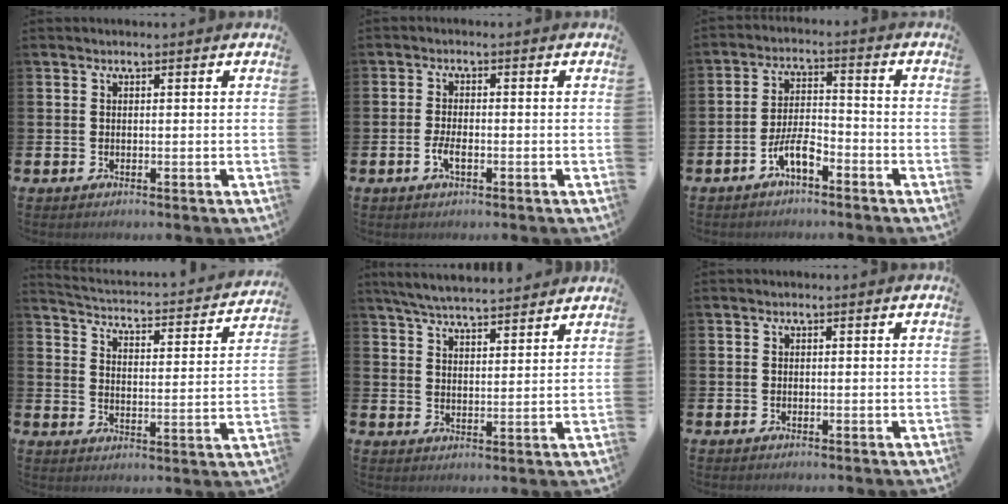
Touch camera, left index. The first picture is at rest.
{"total": 2.4, "force": [-0.9, 1.0, 2.0], "torque": [-0.028, -0.002, -0.018]}
{"total": 5.0, "force": [-3.2, 1.6, 3.5], "torque": [-0.072, 0.011, -0.064]}
{"total": 3.1, "force": [2.9, 0.7, 0.7], "torque": [-0.034, -0.037, 0.039]}
{"total": 5.7, "force": [5.6, 0.4, 1.1], "torque": [-0.040, -0.027, 0.101]}
{"total": 0.0}